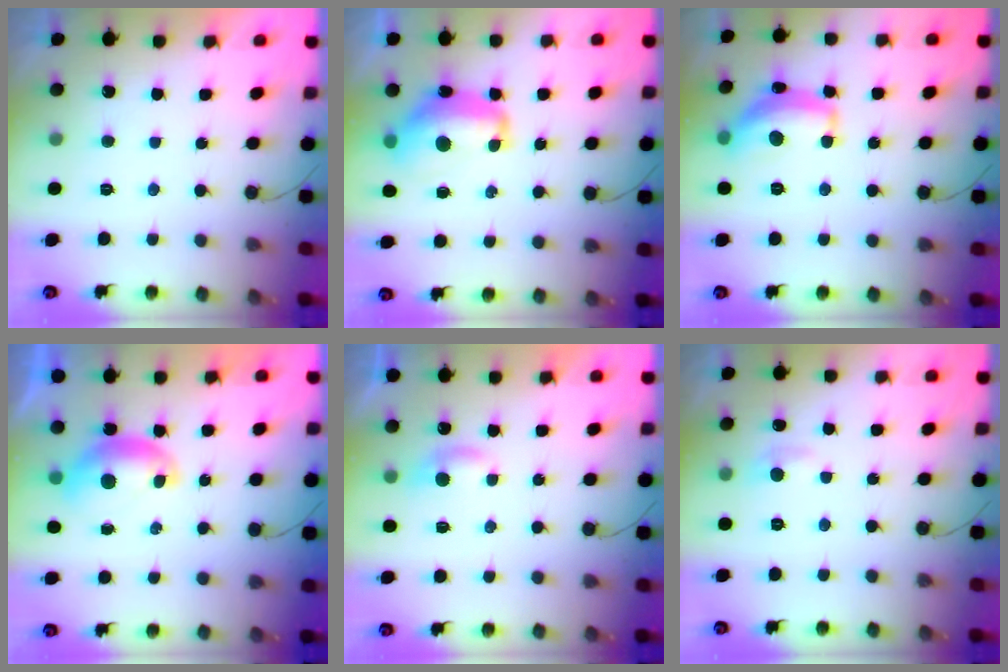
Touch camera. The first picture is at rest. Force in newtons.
{"total": 13.3, "press": 13.3, "slide": 1.0}
{"total": 14.1, "press": 14.1, "slide": 0.5}
{"total": 7.6, "press": 7.5, "slide": 1.2}
{"total": 5.4, "press": 5.4, "slide": 0.6}
{"total": 6.2, "press": 6.2, "slide": 0.8}